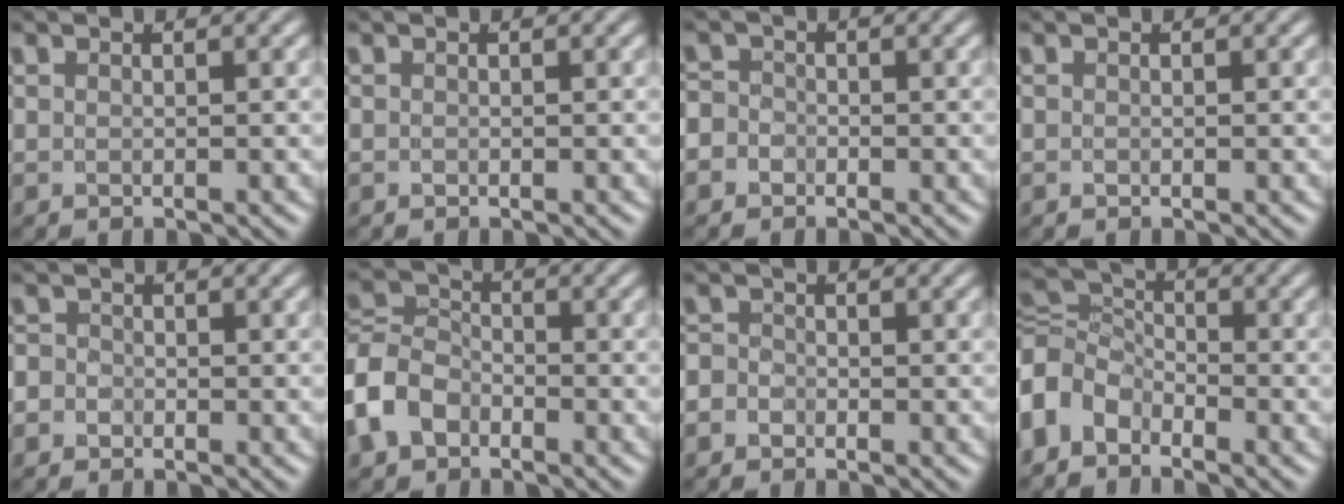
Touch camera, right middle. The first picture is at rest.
{"total": 1.5, "force": [-0.4, -1.4, -0.4], "torque": [0.016, -0.016, 0.007]}
{"total": 3.1, "force": [-1.3, 2.7, 0.7], "torque": [-0.024, -0.015, -0.024]}
{"total": 0.0}
{"total": 2.3, "force": [-1.1, 2.0, 0.4], "torque": [-0.019, -0.014, -0.020]}
{"total": 6.7, "force": [-2.2, 5.7, 2.7], "torque": [-0.082, -0.024, -0.034]}
{"total": 2.4, "force": [-1.3, 1.9, 0.5], "torque": [-0.018, -0.014, -0.021]}
{"total": 6.9, "force": [-1.1, 5.8, 3.4], "torque": [-0.084, -0.022, -0.021]}